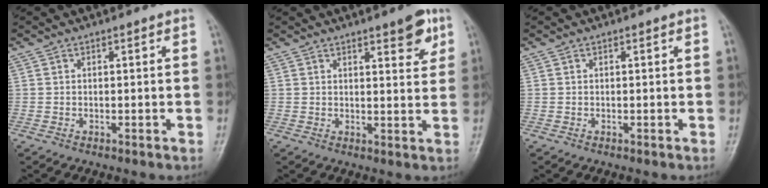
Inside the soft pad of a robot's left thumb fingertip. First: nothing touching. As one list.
[{"total": 6.1, "force": [3.6, 1.9, 4.6], "torque": [-0.044, -0.018, 0.043]}, {"total": 0.0}]